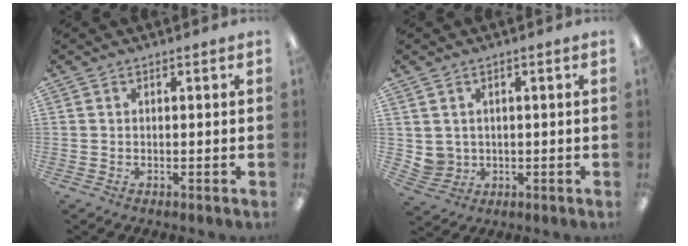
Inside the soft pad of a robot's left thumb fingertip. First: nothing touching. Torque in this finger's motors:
{"motor_torque": [-0.05, 0.05, -0.01, 0.01, 0.00]}